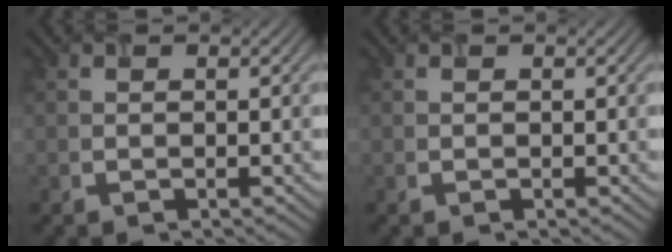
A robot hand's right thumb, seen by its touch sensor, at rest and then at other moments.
{"total": 0.0}